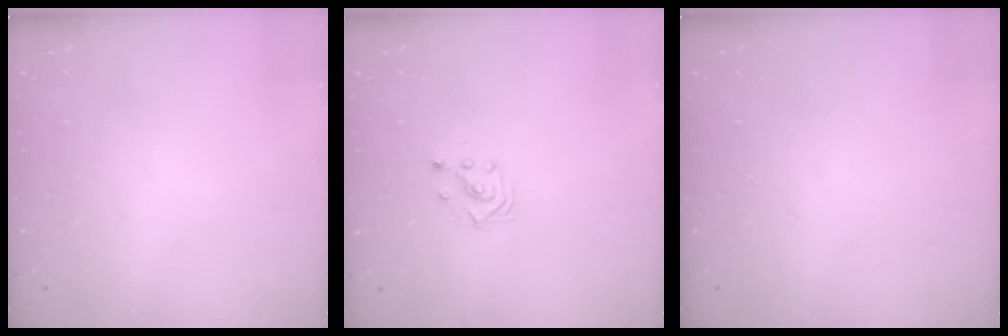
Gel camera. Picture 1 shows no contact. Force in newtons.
{"total": 2.9, "press": 2.9, "slide": 0.3}
{"total": 0.0}